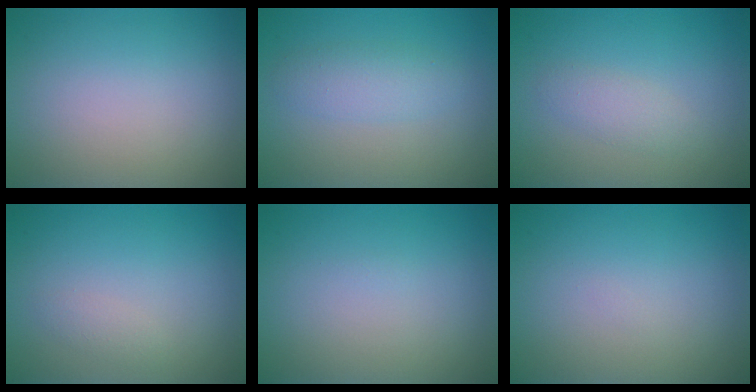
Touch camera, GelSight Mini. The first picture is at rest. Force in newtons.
{"total": 2.4, "press": 2.4, "slide": 0.0}
{"total": 1.6, "press": 1.6, "slide": 0.0}
{"total": 0.8, "press": 0.8, "slide": 0.0}
{"total": 0.0}
{"total": 0.0}